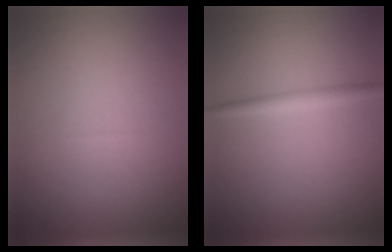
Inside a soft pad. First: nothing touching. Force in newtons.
{"total": 1.4, "press": 1.4, "slide": 0.1}